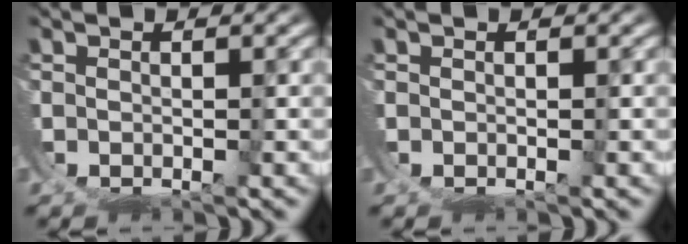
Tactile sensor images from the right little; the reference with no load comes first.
{"total": 0.0}